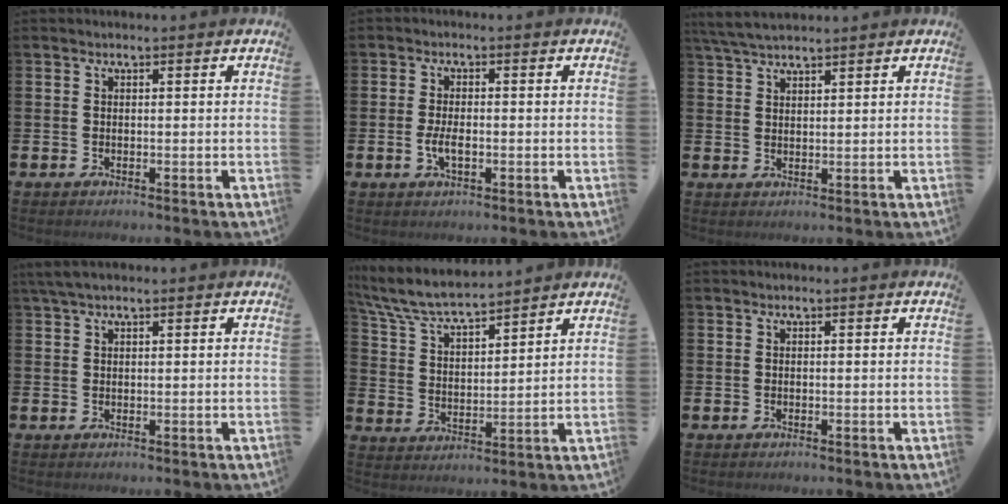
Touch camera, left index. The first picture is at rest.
{"total": 2.7, "force": [-0.6, 1.2, 2.4], "torque": [-0.038, -0.001, -0.012]}
{"total": 4.3, "force": [3.9, 0.8, 1.7], "torque": [-0.047, -0.008, 0.073]}
{"total": 2.4, "force": [1.7, 0.6, 1.5], "torque": [-0.025, 0.003, 0.029]}
{"total": 7.3, "force": [6.9, 0.7, 2.3], "torque": [-0.075, -0.039, 0.122]}
{"total": 0.0}